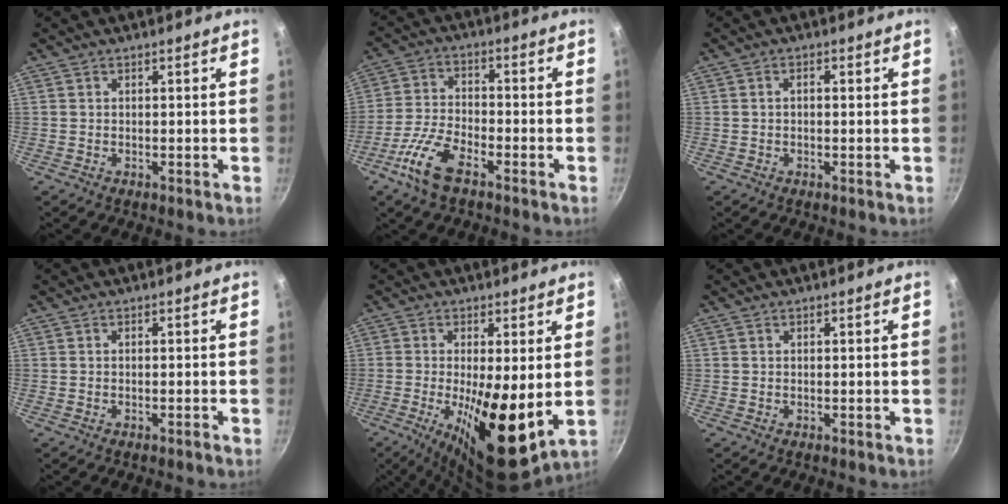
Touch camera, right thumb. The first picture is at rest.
{"total": 9.2, "force": [-5.4, 3.6, 6.6], "torque": [-0.137, 0.025, -0.112]}
{"total": 1.2, "force": [0.1, 0.6, 1.0], "torque": [-0.022, 0.006, 0.002]}
{"total": 0.7, "force": [-0.4, -0.1, 0.5], "torque": [-0.020, 0.005, -0.006]}
{"total": 16.4, "force": [-1.8, 5.4, 15.4], "torque": [-0.238, -0.029, -0.019]}
{"total": 0.0}